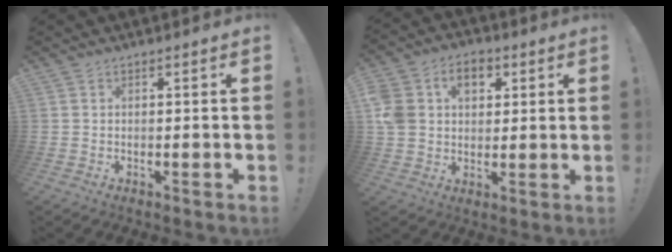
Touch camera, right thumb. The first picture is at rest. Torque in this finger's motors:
{"motor_torque": [1.15, 2.37, 0.60, -0.21, 0.10]}